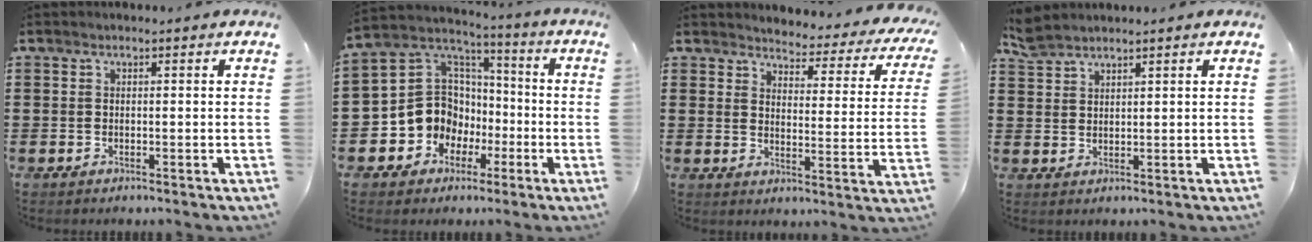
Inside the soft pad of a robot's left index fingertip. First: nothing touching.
{"total": 10.8, "force": [-2.8, 9.8, 3.6], "torque": [-0.118, -0.002, -0.048]}
{"total": 3.3, "force": [3.2, 0.3, 0.6], "torque": [-0.026, -0.033, 0.047]}
{"total": 3.0, "force": [2.8, 0.8, 0.8], "torque": [-0.025, -0.002, 0.053]}